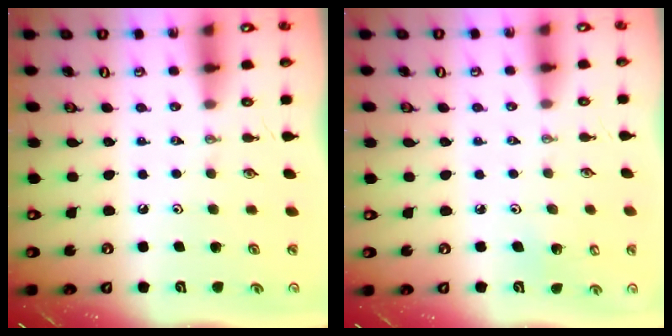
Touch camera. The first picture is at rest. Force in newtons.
{"total": 2.8, "press": 2.7, "slide": 0.7}